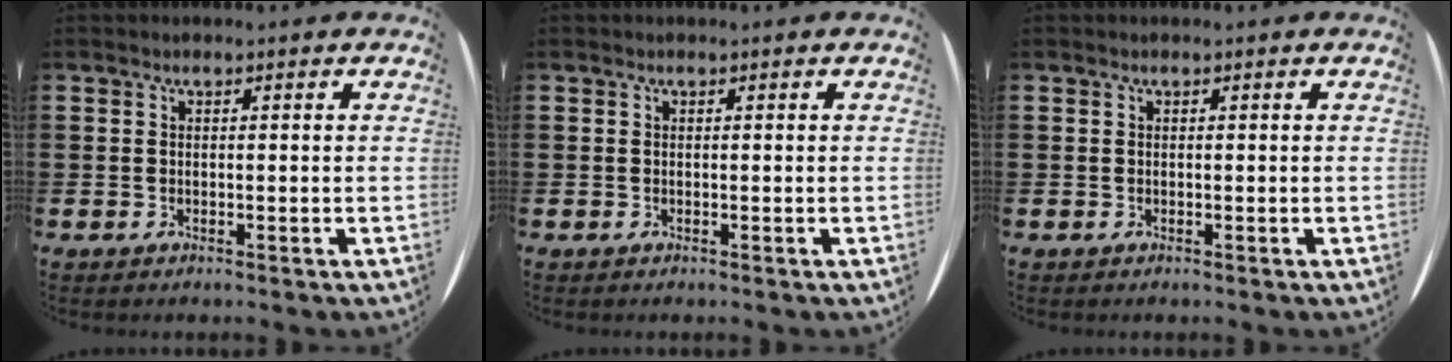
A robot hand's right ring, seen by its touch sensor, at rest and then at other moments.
{"total": 0.0}
{"total": 0.0}